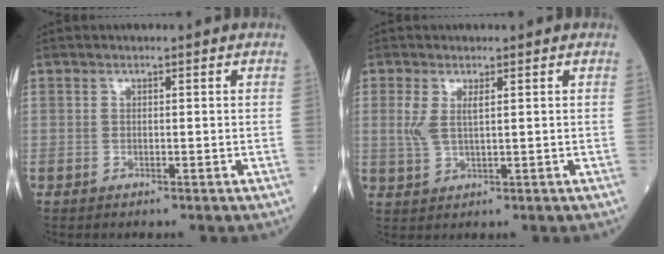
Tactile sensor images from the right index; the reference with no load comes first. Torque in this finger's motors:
{"motor_torque": [0.04, 0.10, 0.06, 0.06]}